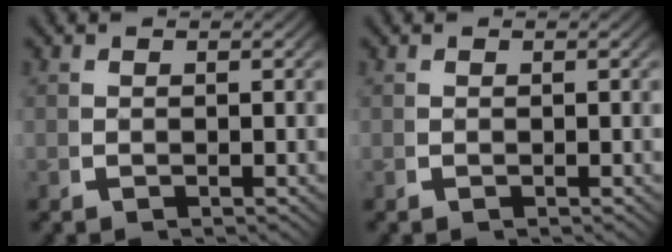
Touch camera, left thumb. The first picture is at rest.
{"total": 0.0}